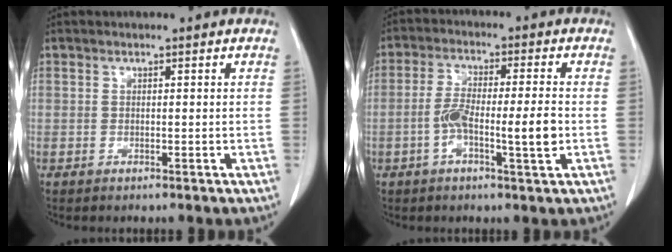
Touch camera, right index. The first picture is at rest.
{"total": 7.9, "force": [-1.7, 0.8, 7.7], "torque": [-0.139, 0.007, -0.030]}